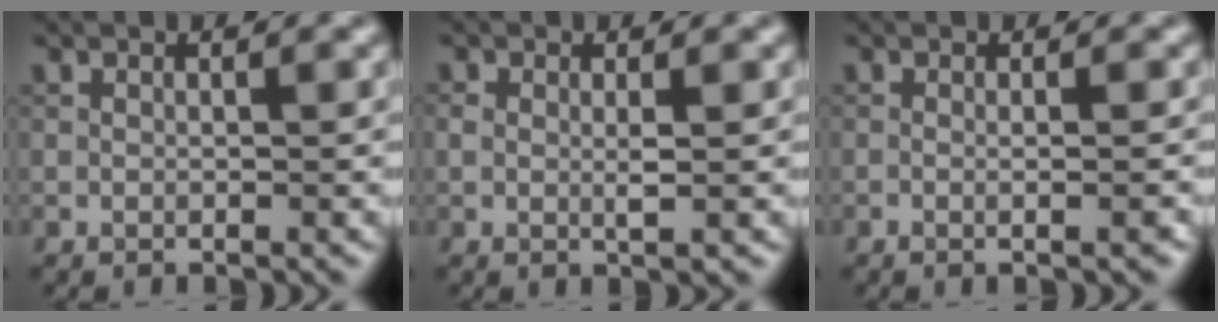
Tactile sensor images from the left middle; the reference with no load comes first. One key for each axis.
{"total": 1.3, "fx": 0.2, "fy": 0.6, "fz": 1.2, "tx": -0.027, "ty": 0.000, "tz": 0.003}
{"total": 1.8, "fx": 0.0, "fy": 0.7, "fz": 1.6, "tx": -0.008, "ty": 0.000, "tz": -0.009}